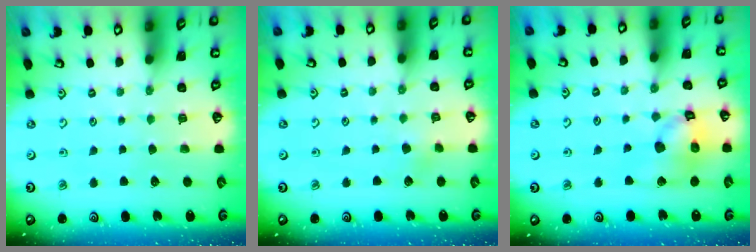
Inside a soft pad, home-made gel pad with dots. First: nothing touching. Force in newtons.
{"total": 1.9, "press": 1.9, "slide": 0.2}
{"total": 13.7, "press": 13.6, "slide": 1.8}